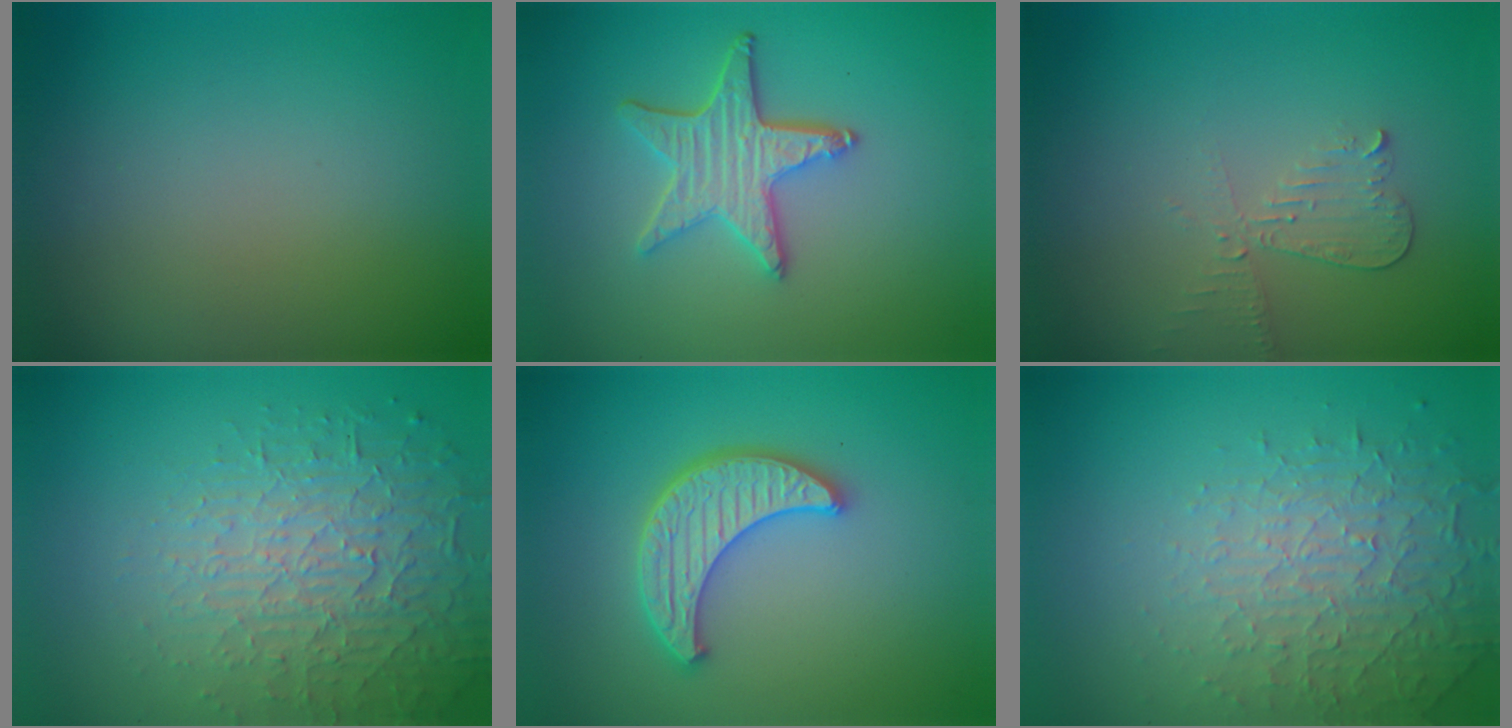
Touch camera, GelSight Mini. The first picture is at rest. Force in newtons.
{"total": 4.4, "press": 3.8, "slide": 2.2}
{"total": 2.1, "press": 2.1, "slide": 0.1}
{"total": 5.1, "press": 4.3, "slide": 2.6}
{"total": 4.4, "press": 3.8, "slide": 2.2}
{"total": 4.5, "press": 3.3, "slide": 3.1}